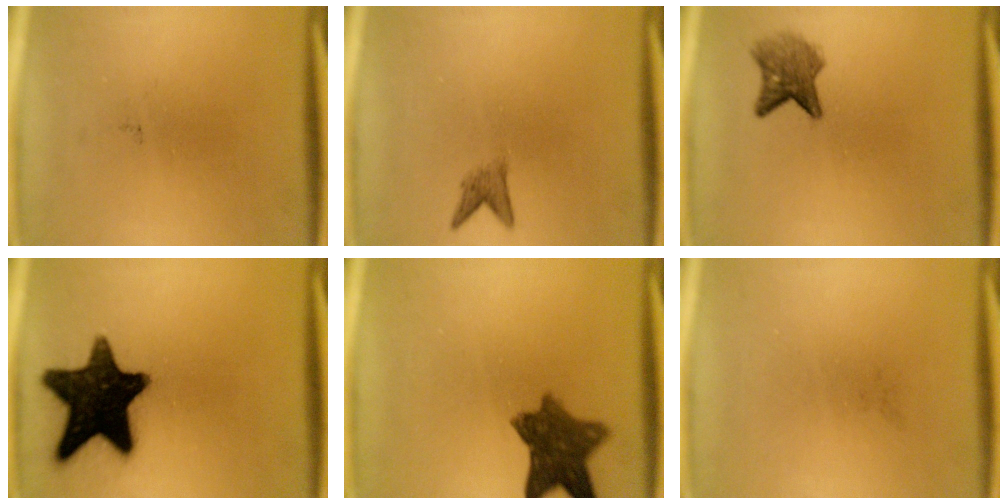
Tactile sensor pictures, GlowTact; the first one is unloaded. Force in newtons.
{"total": 1.8}
{"total": 4.2}
{"total": 17.6}
{"total": 9.2}
{"total": 0.0}